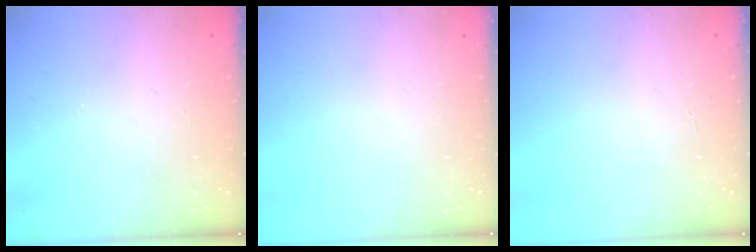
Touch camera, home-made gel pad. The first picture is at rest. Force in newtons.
{"total": 0.0}
{"total": 1.1, "press": 1.1, "slide": 0.2}